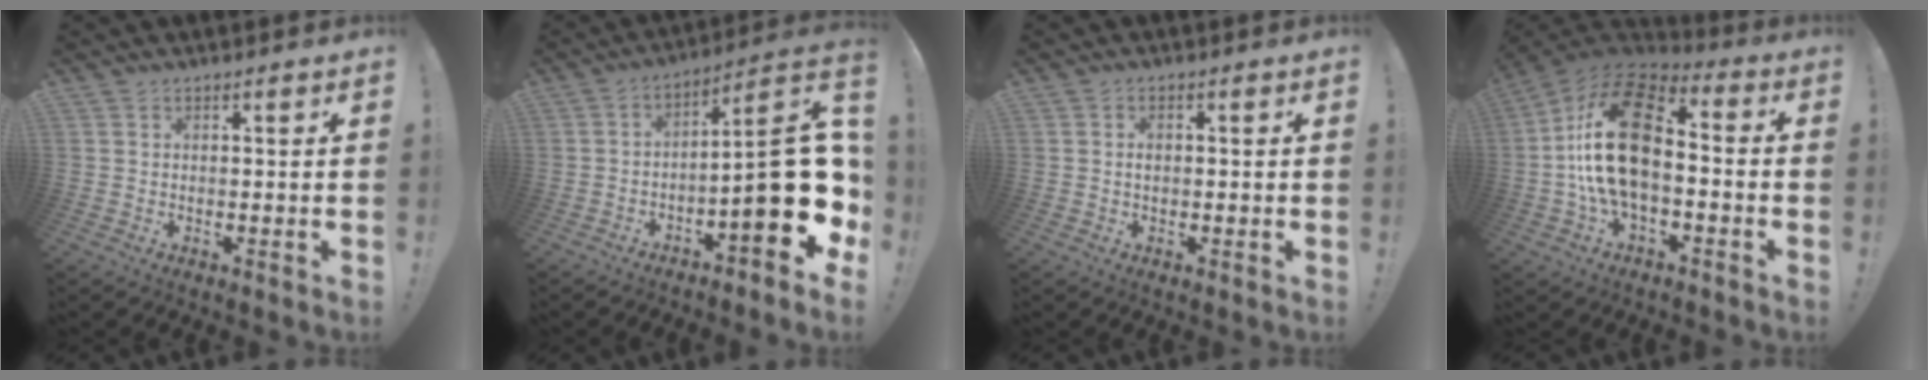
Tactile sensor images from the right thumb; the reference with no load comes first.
{"total": 20.7, "force": [-3.9, 6.2, 19.3], "torque": [-0.273, 0.024, -0.052]}
{"total": 1.4, "force": [-0.2, 0.9, 1.0], "torque": [-0.019, 0.005, -0.004]}
{"total": 21.8, "force": [-0.5, 12.3, 18.0], "torque": [-0.351, 0.028, -0.004]}